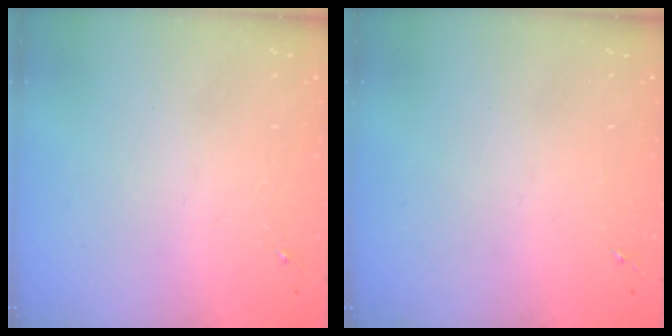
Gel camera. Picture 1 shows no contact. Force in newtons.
{"total": 0.0}